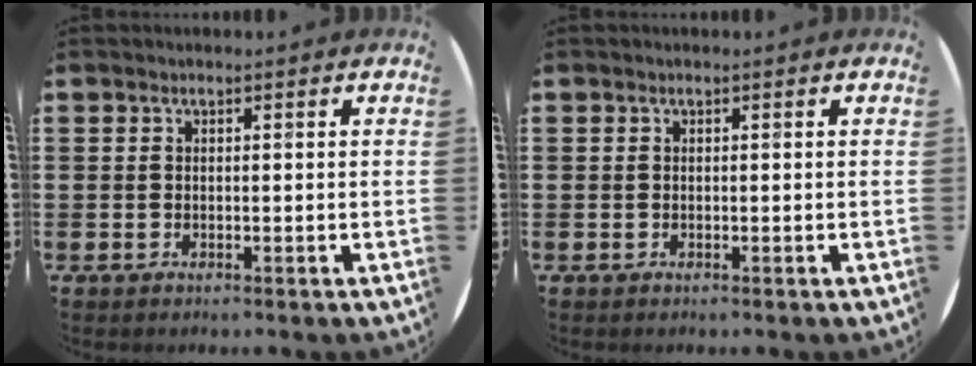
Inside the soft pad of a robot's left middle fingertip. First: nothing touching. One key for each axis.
{"total": 0.0}